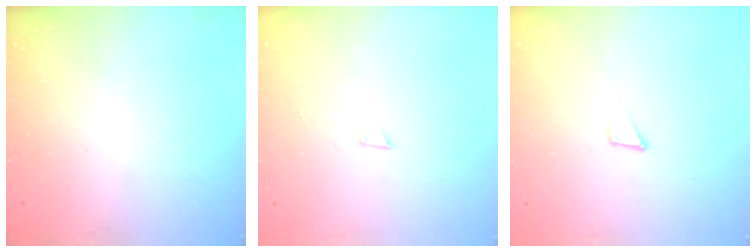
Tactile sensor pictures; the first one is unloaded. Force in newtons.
{"total": 2.0, "press": 2.0, "slide": 0.0}
{"total": 2.9, "press": 2.9, "slide": 0.3}